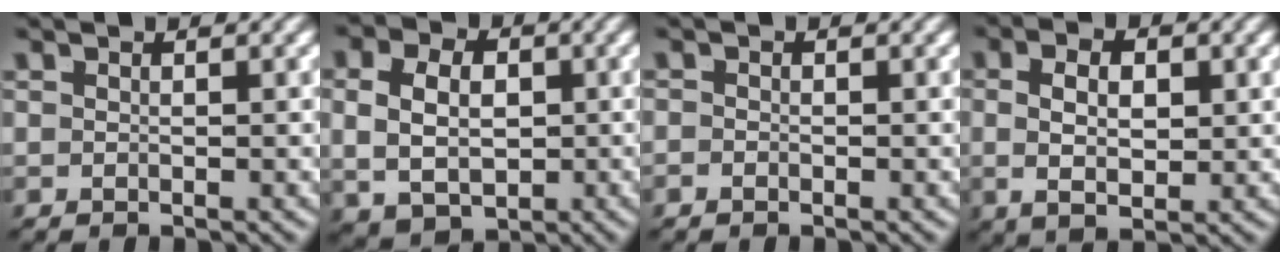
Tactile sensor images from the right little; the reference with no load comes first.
{"total": 6.8, "force": [-0.4, 5.3, 4.1], "torque": [-0.068, -0.020, 0.004]}
{"total": 0.9, "force": [-0.9, 0.1, -0.1], "torque": [0.004, -0.008, -0.014]}
{"total": 4.1, "force": [0.2, 2.1, 3.5], "torque": [-0.048, -0.005, 0.012]}